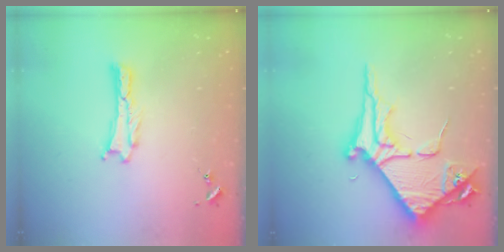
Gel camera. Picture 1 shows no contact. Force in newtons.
{"total": 8.8, "press": 8.7, "slide": 0.9}